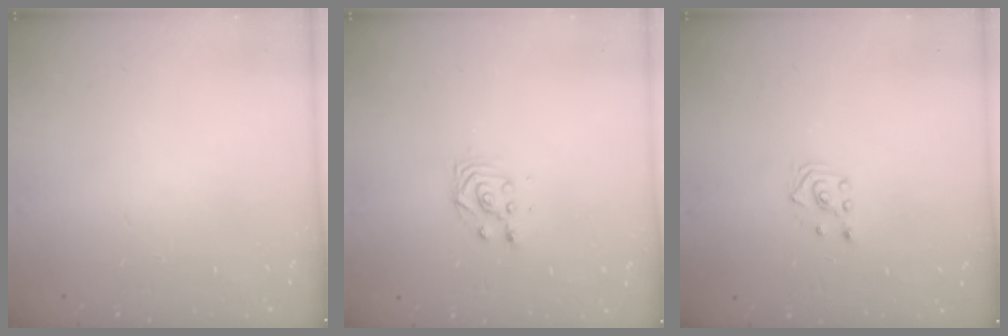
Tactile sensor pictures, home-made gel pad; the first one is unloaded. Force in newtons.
{"total": 2.9, "press": 2.9, "slide": 0.4}
{"total": 2.5, "press": 2.3, "slide": 1.0}